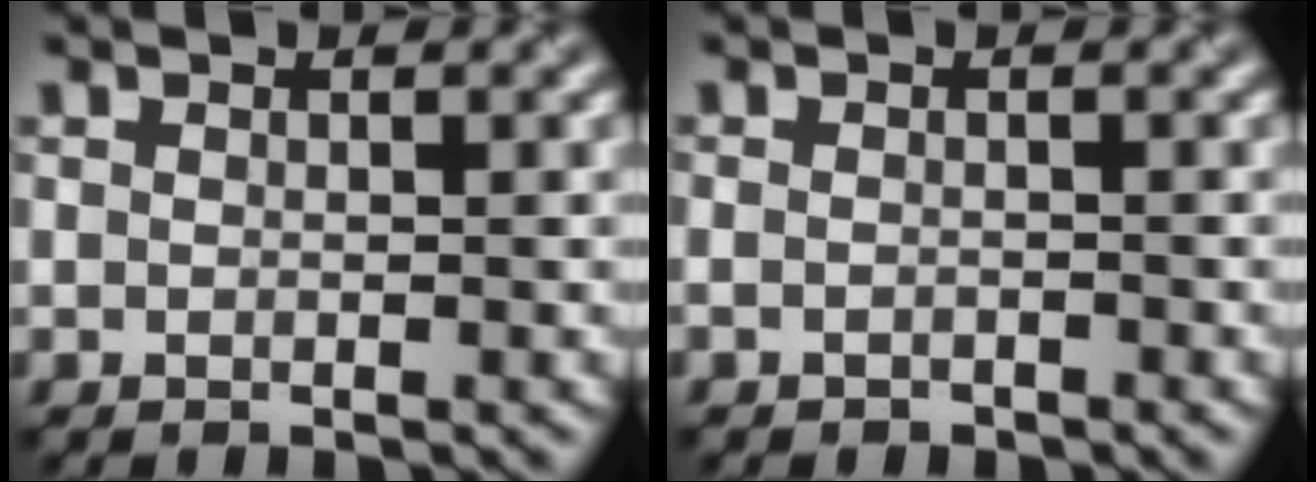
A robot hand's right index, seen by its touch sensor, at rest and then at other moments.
{"total": 0.8, "force": [-0.8, 0.1, 0.1], "torque": [-0.003, -0.005, -0.013]}